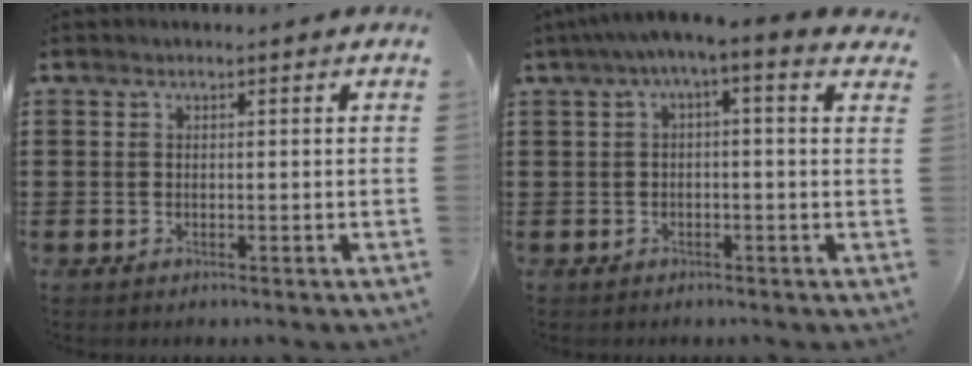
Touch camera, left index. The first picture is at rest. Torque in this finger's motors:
{"motor_torque": [2.14, 0.00, 0.78, 0.21]}